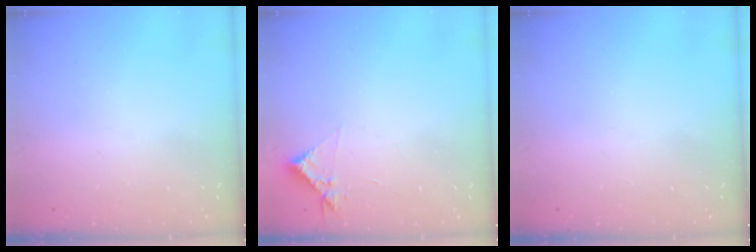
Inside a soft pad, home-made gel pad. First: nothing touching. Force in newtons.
{"total": 3.9, "press": 3.9, "slide": 0.5}
{"total": 0.0}